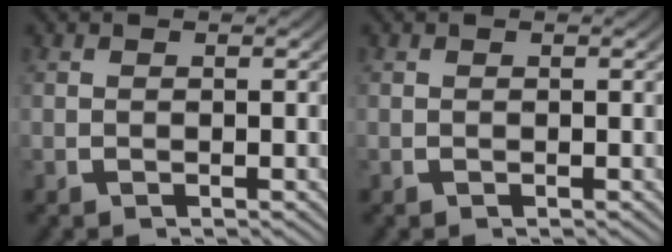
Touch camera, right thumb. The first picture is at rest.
{"total": 0.0}